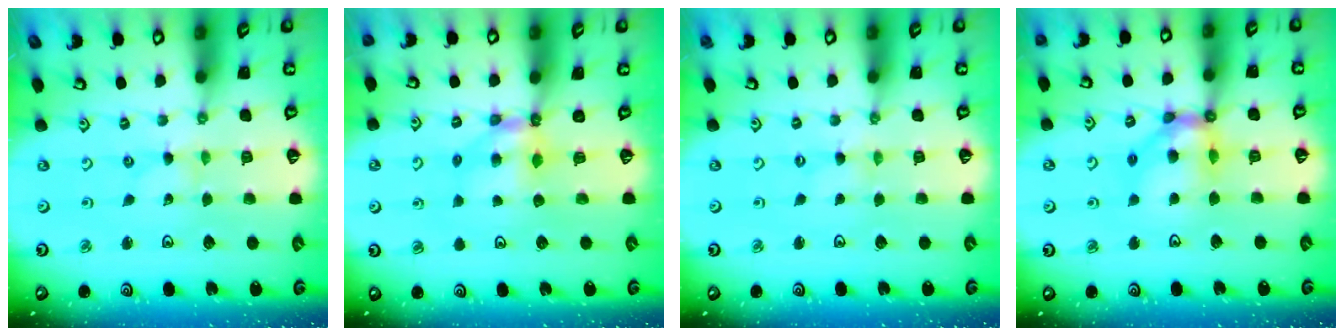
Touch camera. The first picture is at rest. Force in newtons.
{"total": 6.2, "press": 6.2, "slide": 0.8}
{"total": 0.0}
{"total": 12.5, "press": 12.4, "slide": 1.6}